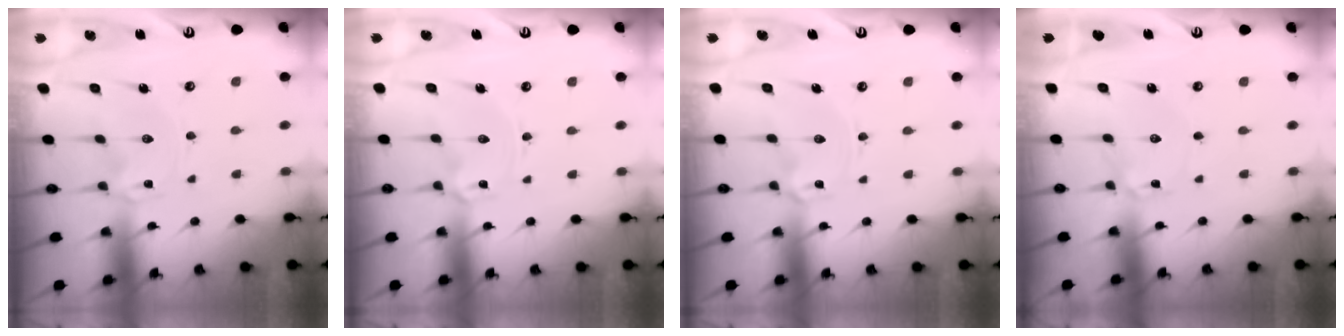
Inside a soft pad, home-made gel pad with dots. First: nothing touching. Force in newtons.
{"total": 2.4, "press": 2.4, "slide": 0.4}
{"total": 2.4, "press": 2.4, "slide": 0.4}
{"total": 1.5, "press": 1.5, "slide": 0.1}